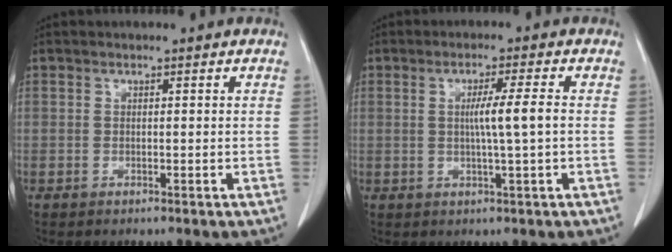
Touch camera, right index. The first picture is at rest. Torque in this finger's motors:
{"motor_torque": [0.82, -0.07, 0.44, 0.10]}